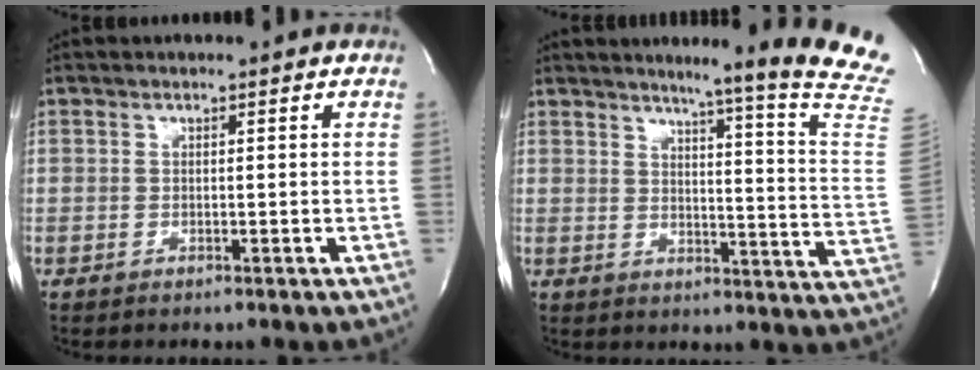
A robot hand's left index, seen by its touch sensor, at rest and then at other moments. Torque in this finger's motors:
{"motor_torque": [-0.22, -0.32, 0.28, 0.04]}